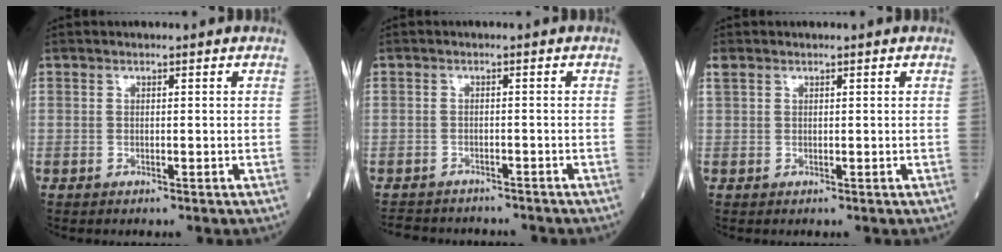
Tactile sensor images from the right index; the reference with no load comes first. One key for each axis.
{"total": 7.5, "fx": -6.9, "fy": 2.6, "fz": 1.5, "tx": -0.024, "ty": 0.000, "tz": -0.095}
{"total": 1.0, "fx": 0.7, "fy": 0.5, "fz": 0.4, "tx": -0.017, "ty": 0.017, "tz": 0.018}